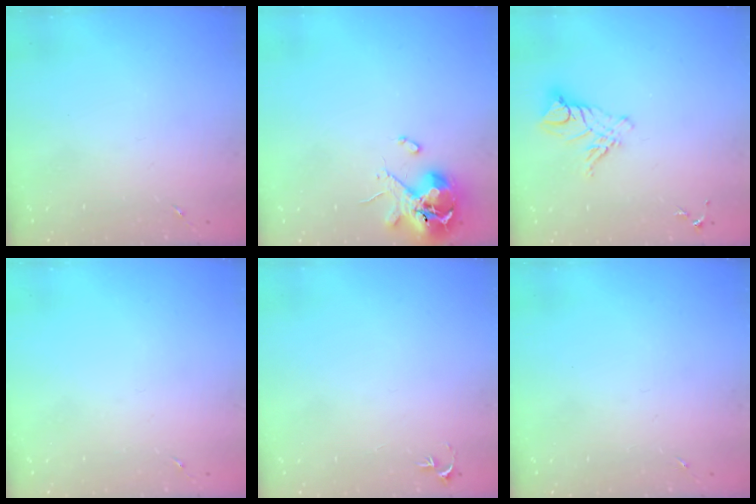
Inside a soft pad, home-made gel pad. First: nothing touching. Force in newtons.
{"total": 10.7, "press": 10.6, "slide": 1.4}
{"total": 9.9, "press": 9.8, "slide": 1.1}
{"total": 0.0}
{"total": 2.7, "press": 2.7, "slide": 0.3}
{"total": 0.0}